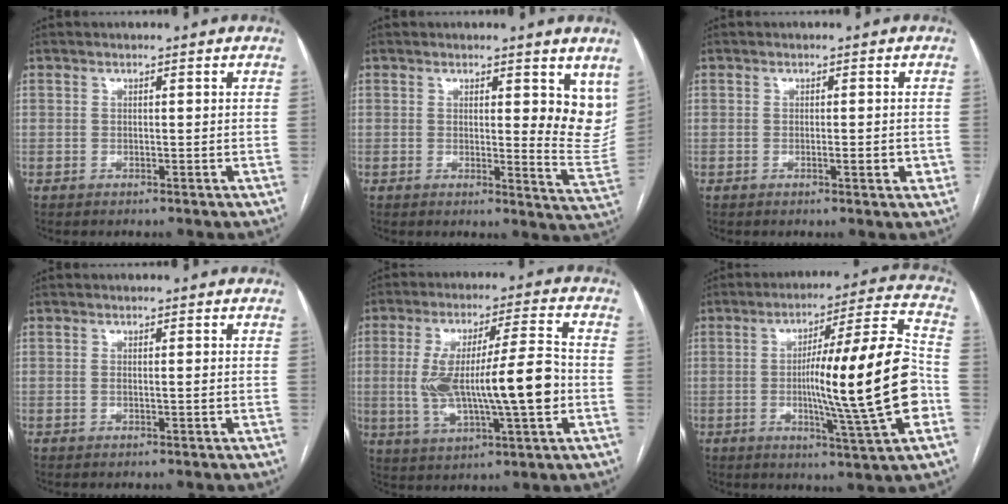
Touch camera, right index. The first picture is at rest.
{"total": 8.2, "force": [4.5, 2.5, 6.4], "torque": [-0.066, -0.032, 0.044]}
{"total": 2.1, "force": [-0.5, 0.5, 1.9], "torque": [-0.032, 0.001, -0.005]}
{"total": 0.8, "force": [-0.1, 0.0, 0.8], "torque": [-0.015, 0.002, 0.003]}
{"total": 15.4, "force": [-1.6, 2.2, 15.2], "torque": [-0.281, 0.016, -0.018]}
{"total": 18.9, "force": [-3.3, -0.3, 18.6], "torque": [-0.288, 0.000, -0.054]}